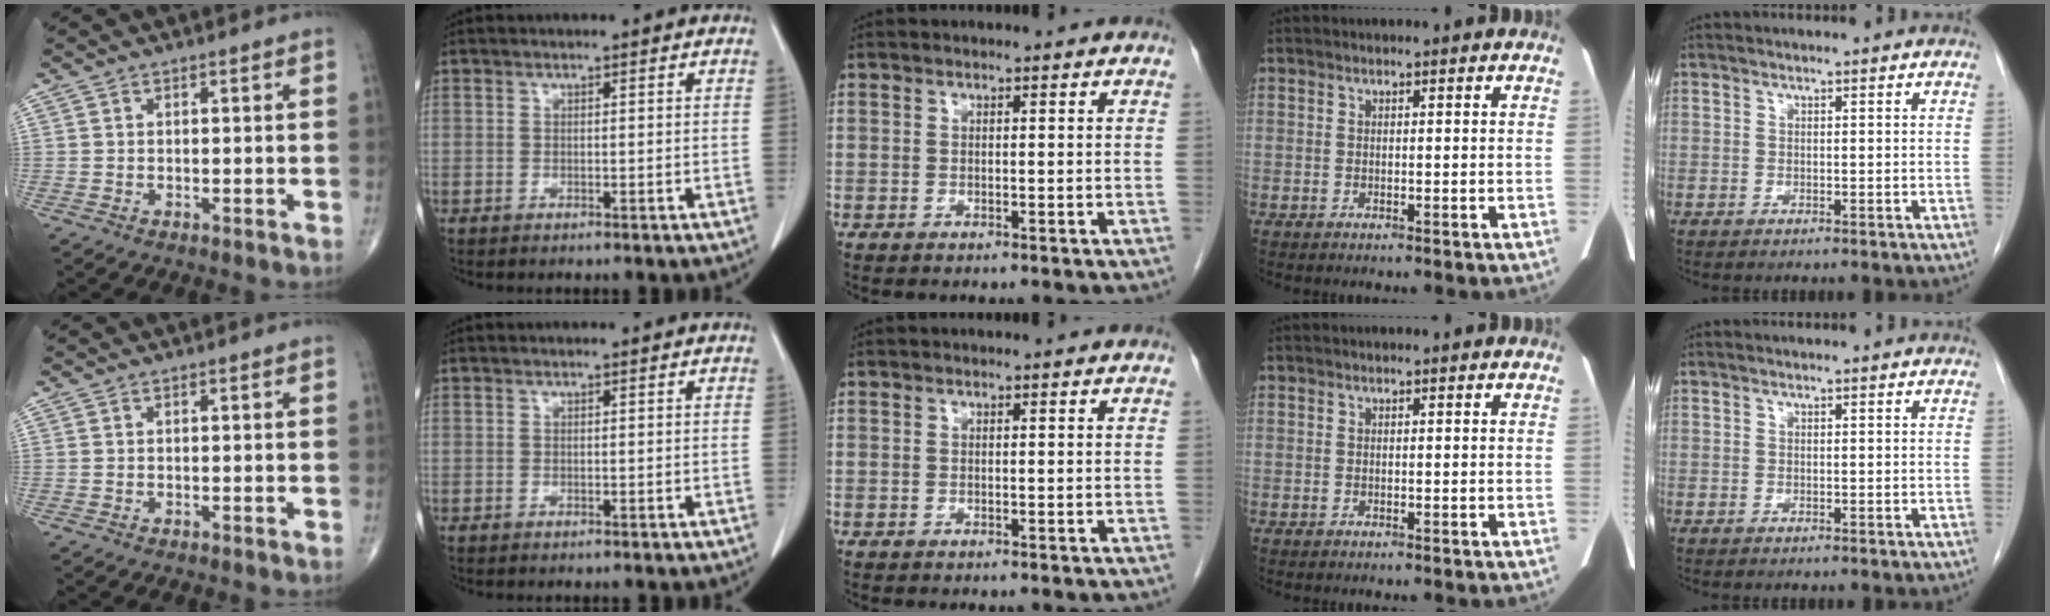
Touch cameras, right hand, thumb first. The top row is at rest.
{}